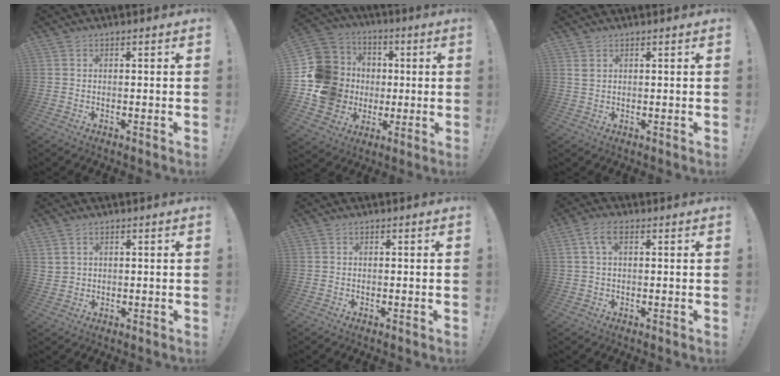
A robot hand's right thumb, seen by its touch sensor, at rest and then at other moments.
{"total": 19.1, "force": [-0.7, 17.4, 7.8], "torque": [-0.157, 0.018, 0.032]}
{"total": 2.0, "force": [1.1, 1.1, 1.2], "torque": [-0.017, -0.004, 0.020]}
{"total": 2.4, "force": [1.6, 1.7, 0.8], "torque": [-0.013, -0.008, 0.030]}
{"total": 0.0}
{"total": 5.2, "force": [1.8, 2.5, 4.2], "torque": [-0.082, 0.009, 0.034]}